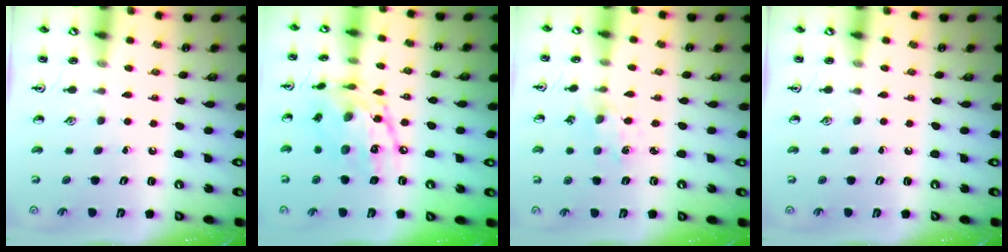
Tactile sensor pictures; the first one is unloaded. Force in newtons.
{"total": 15.2, "press": 15.1, "slide": 1.0}
{"total": 1.1, "press": 1.0, "slide": 0.2}
{"total": 0.0}